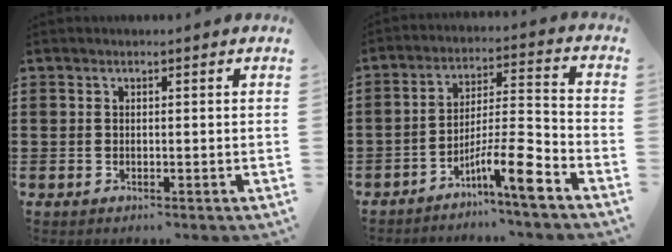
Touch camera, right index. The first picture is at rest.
{"total": 9.5, "force": [-6.1, 1.0, 7.2], "torque": [-0.123, 0.003, -0.111]}